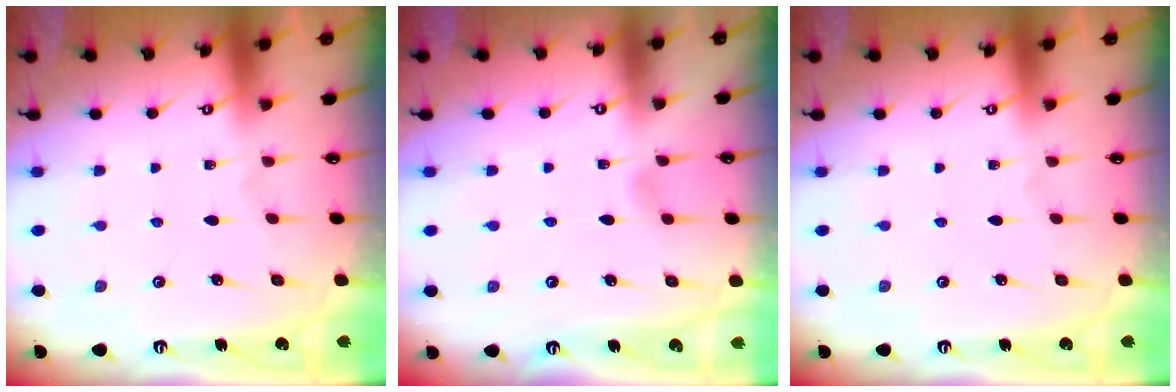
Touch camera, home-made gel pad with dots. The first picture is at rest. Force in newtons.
{"total": 4.7, "press": 4.6, "slide": 0.4}
{"total": 0.0}